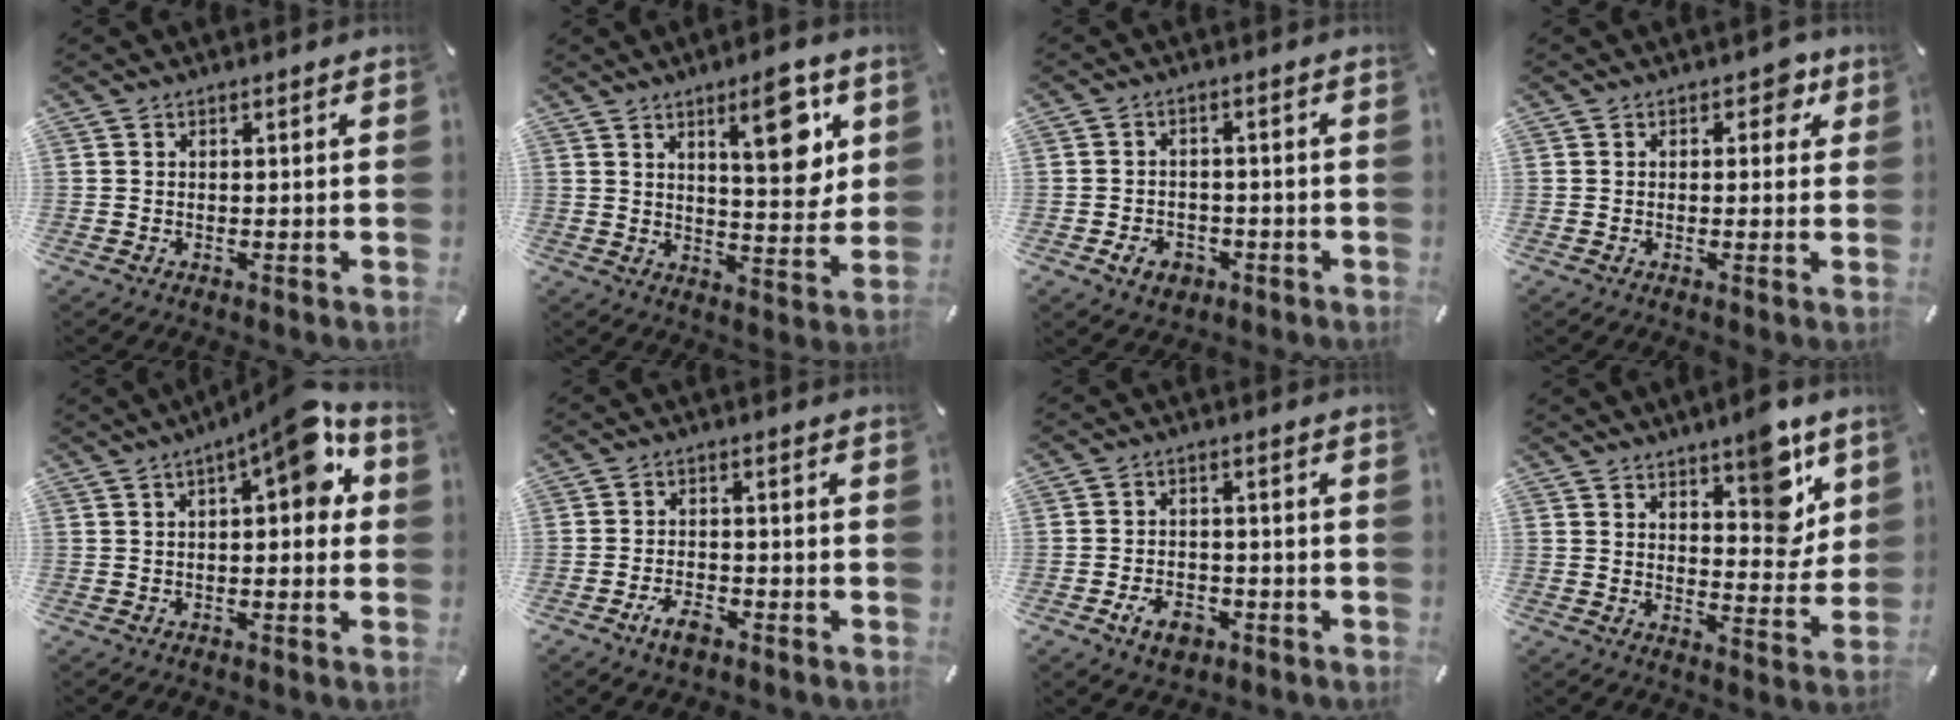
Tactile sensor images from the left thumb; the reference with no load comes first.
{"total": 14.1, "force": [6.3, 5.3, 11.5], "torque": [-0.145, -0.034, 0.096]}
{"total": 5.0, "force": [-2.2, 3.9, 2.2], "torque": [-0.039, 0.005, -0.041]}
{"total": 4.0, "force": [1.5, 2.5, 2.8], "torque": [-0.020, -0.002, 0.015]}
{"total": 10.3, "force": [4.2, 3.2, 8.8], "torque": [-0.116, -0.027, 0.062]}
{"total": 4.7, "force": [-3.0, 2.2, 2.9], "torque": [-0.065, 0.011, -0.058]}
{"total": 5.9, "force": [-2.9, 3.9, 3.4], "torque": [-0.070, 0.013, -0.054]}
{"total": 11.3, "force": [6.9, 5.7, 6.8], "torque": [-0.056, -0.051, 0.113]}